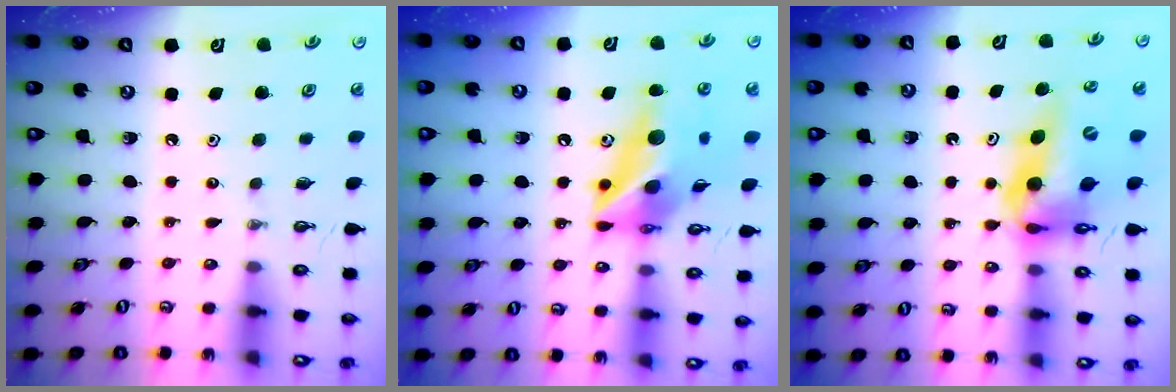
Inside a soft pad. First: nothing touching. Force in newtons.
{"total": 15.5, "press": 15.4, "slide": 1.7}
{"total": 13.2, "press": 12.8, "slide": 3.4}